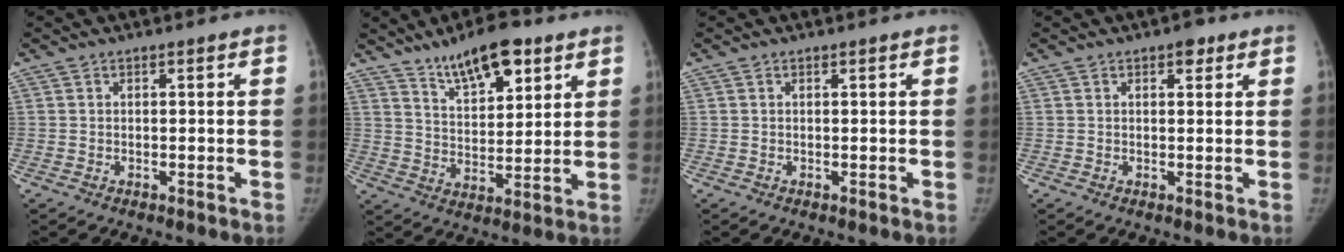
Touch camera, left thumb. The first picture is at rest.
{"total": 12.5, "force": [8.1, 4.9, 8.1], "torque": [-0.105, -0.040, 0.137]}
{"total": 0.0}
{"total": 2.5, "force": [1.4, 1.3, 1.6], "torque": [-0.011, -0.004, 0.017]}